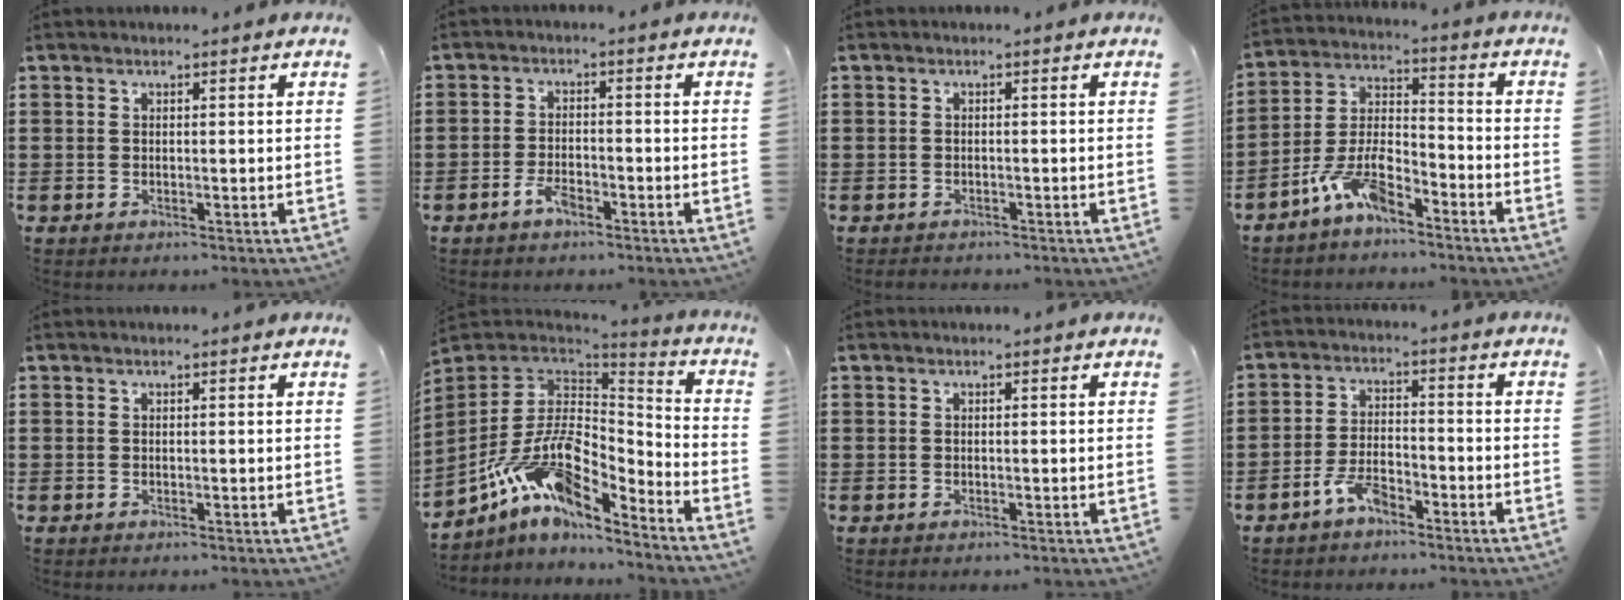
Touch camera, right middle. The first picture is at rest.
{"total": 3.2, "force": [-2.4, 1.3, 1.8], "torque": [-0.045, 0.001, -0.051]}
{"total": 1.0, "force": [-0.9, 0.3, -0.1], "torque": [0.001, 0.003, -0.021]}
{"total": 7.9, "force": [-6.4, 2.4, 4.1], "torque": [-0.100, 0.003, -0.126]}
{"total": 0.0}
{"total": 12.9, "force": [-7.0, 6.0, 9.0], "torque": [-0.199, 0.013, -0.142]}
{"total": 0.0}
{"total": 4.7, "force": [-3.6, 1.7, 2.4], "torque": [-0.061, 0.007, -0.075]}